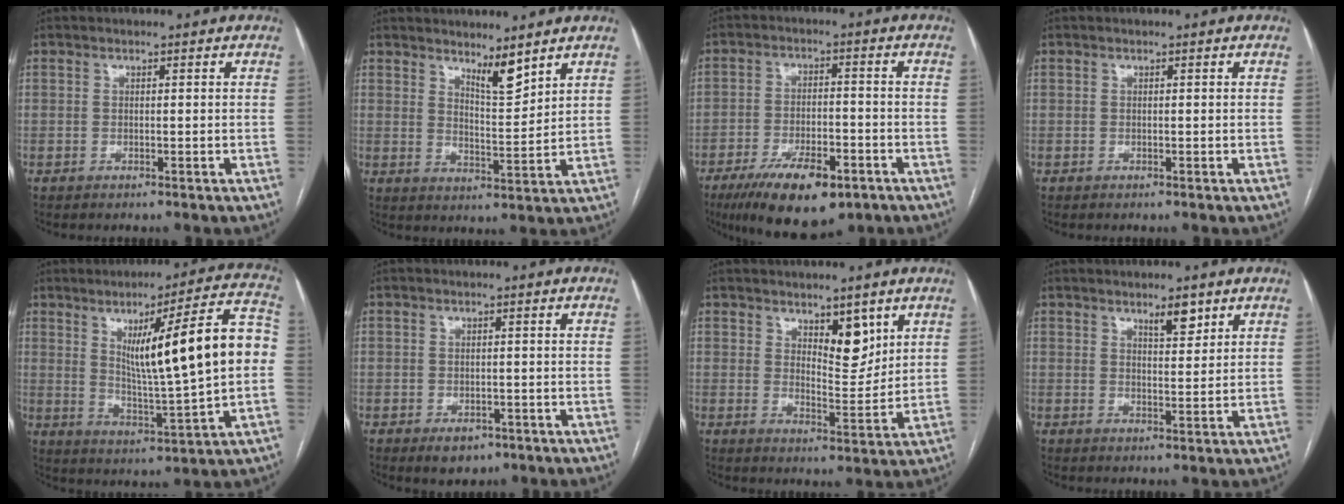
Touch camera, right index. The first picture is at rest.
{"total": 4.8, "force": [4.0, 0.6, 2.6], "torque": [-0.048, -0.019, 0.073]}
{"total": 12.9, "force": [-7.8, 4.5, 9.2], "torque": [-0.155, -0.012, -0.124]}
{"total": 0.0}
{"total": 18.0, "force": [2.2, 1.0, 17.8], "torque": [-0.260, 0.017, 0.035]}
{"total": 3.4, "force": [-1.8, 2.3, 1.6], "torque": [-0.017, 0.000, -0.016]}
{"total": 6.1, "force": [3.5, 2.4, 4.3], "torque": [-0.066, -0.009, 0.058]}
{"total": 3.7, "force": [2.5, 1.0, 2.5], "torque": [-0.040, -0.003, 0.040]}